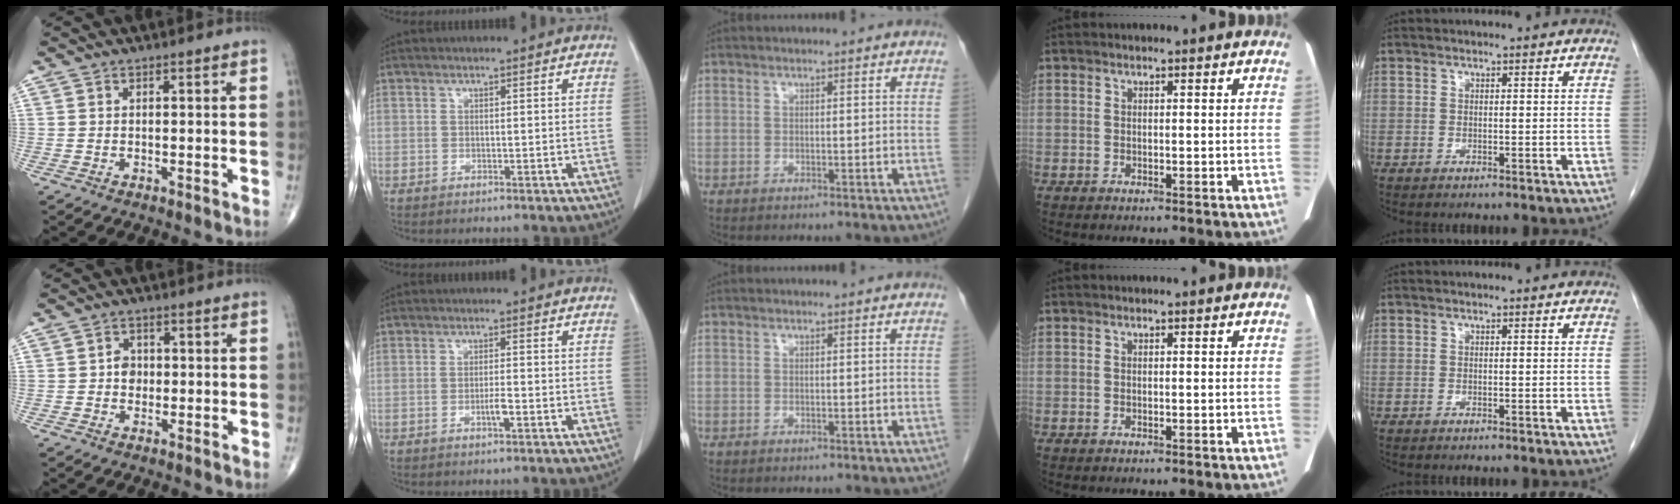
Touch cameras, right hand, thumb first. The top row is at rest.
{"thumb": {"total": 2.7, "force": [-0.1, 2.4, 1.3], "torque": [-0.003, 0.006, -0.006]}, "index": {"total": 2.0, "force": [-0.8, 0.2, 1.9], "torque": [-0.035, -0.001, -0.014]}}